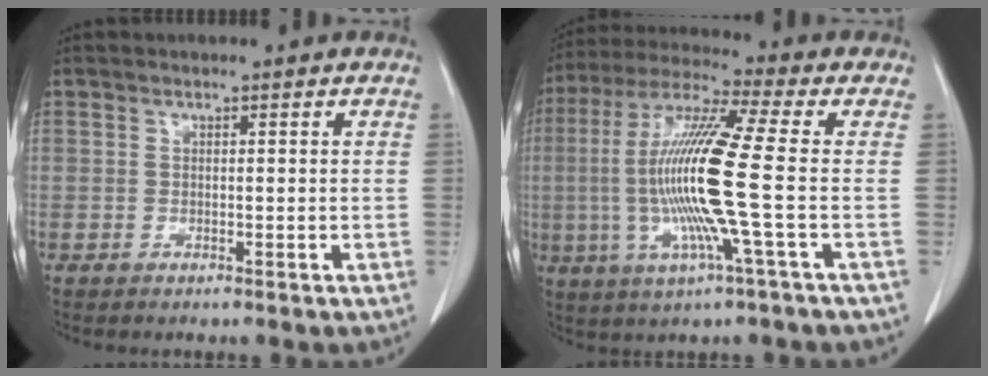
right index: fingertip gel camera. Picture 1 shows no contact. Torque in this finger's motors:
{"motor_torque": [2.14, 0.00, 1.05, 0.21]}